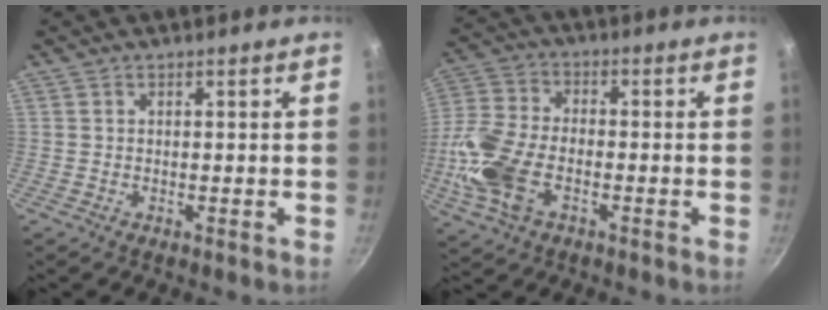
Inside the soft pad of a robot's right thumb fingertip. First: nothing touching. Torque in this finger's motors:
{"motor_torque": [2.18, 2.52, 1.65, -0.77, 0.25]}